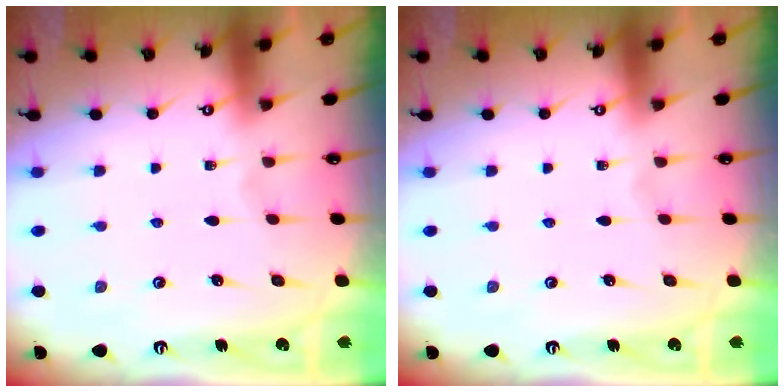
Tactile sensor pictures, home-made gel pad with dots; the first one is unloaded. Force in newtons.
{"total": 0.0}